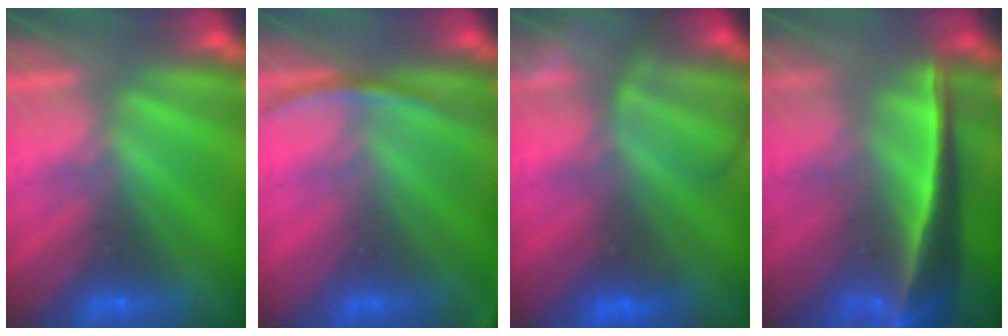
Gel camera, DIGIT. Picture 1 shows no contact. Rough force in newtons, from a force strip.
{"total": 2.8}
{"total": 7.2}
{"total": 7.7}